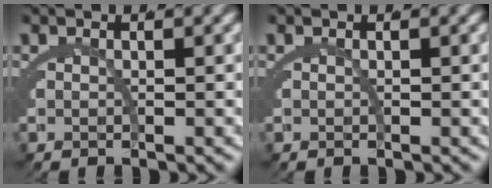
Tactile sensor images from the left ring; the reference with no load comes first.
{"total": 0.0}